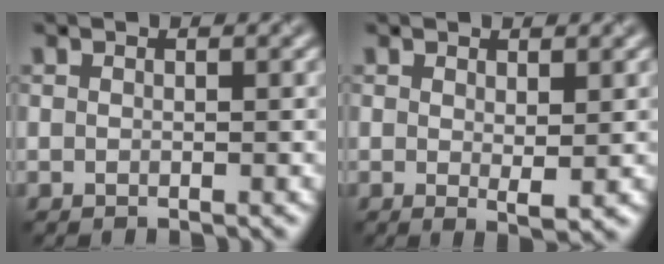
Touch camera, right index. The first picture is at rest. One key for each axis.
{"total": 1.4, "fx": 0.5, "fy": 0.2, "fz": 1.3, "tx": -0.022, "ty": -0.009, "tz": 0.010}